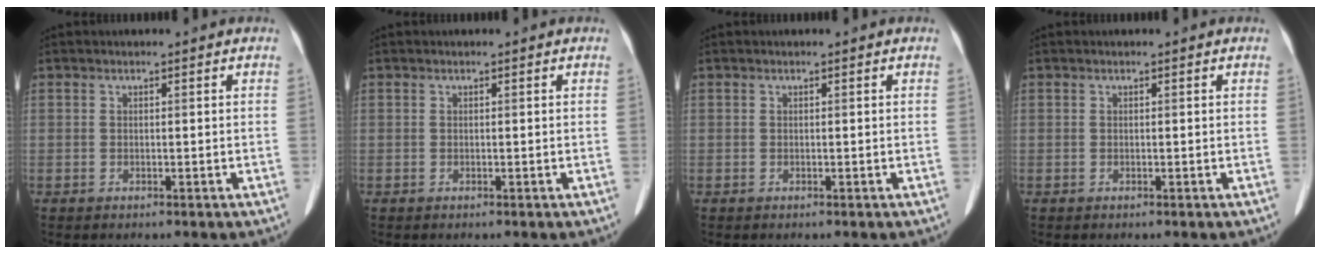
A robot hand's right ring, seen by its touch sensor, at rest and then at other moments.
{"total": 0.0}
{"total": 0.0}
{"total": 0.0}